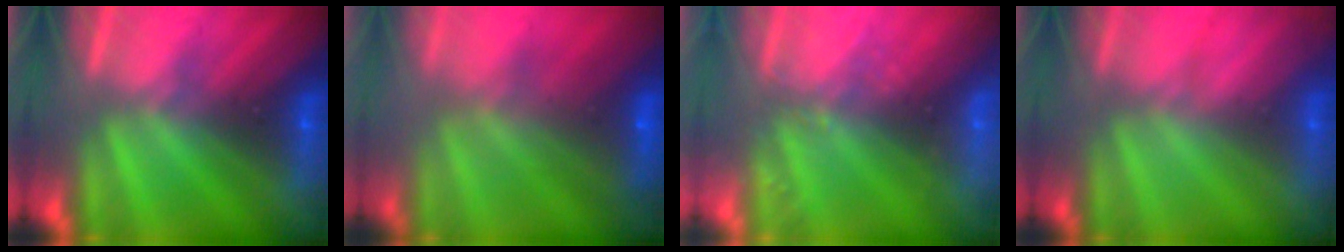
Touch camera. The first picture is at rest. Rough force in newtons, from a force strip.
{"total": 7.0}
{"total": 2.4}
{"total": 3.0}